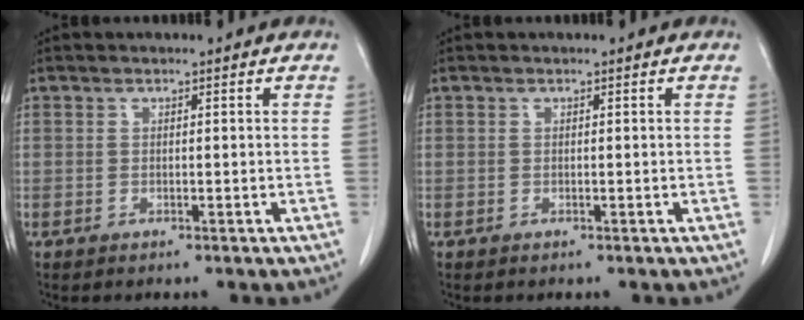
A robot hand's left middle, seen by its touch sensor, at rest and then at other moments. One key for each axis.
{"total": 0.0}